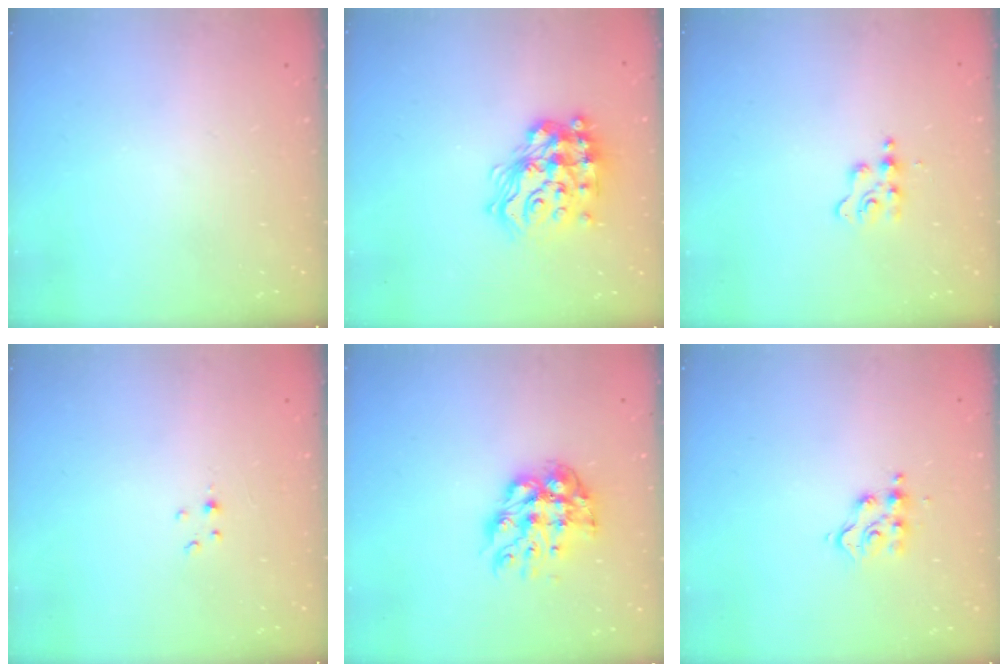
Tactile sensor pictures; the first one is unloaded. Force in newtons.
{"total": 17.8, "press": 17.8, "slide": 1.4}
{"total": 3.8, "press": 3.8, "slide": 0.4}
{"total": 1.0, "press": 1.0, "slide": 0.2}
{"total": 10.9, "press": 10.8, "slide": 0.9}
{"total": 7.9, "press": 7.9, "slide": 0.6}